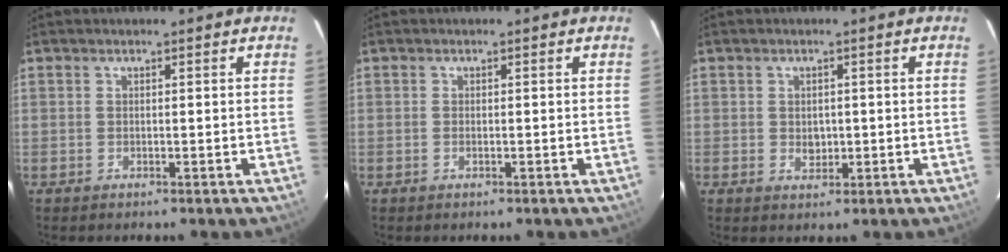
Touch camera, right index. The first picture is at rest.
{"total": 0.5, "force": [-0.3, 0.2, 0.4], "torque": [-0.006, 0.002, -0.007]}
{"total": 2.4, "force": [-0.3, 2.0, 1.3], "torque": [-0.019, 0.003, -0.002]}